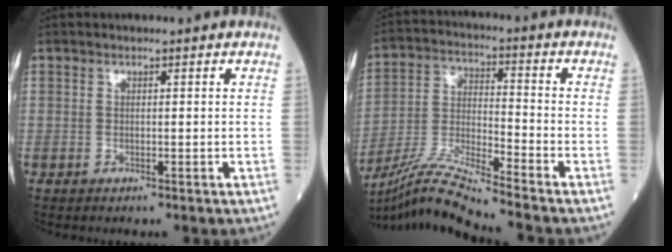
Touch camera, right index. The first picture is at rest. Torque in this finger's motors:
{"motor_torque": [-0.27, -0.23, 0.02, 0.01]}